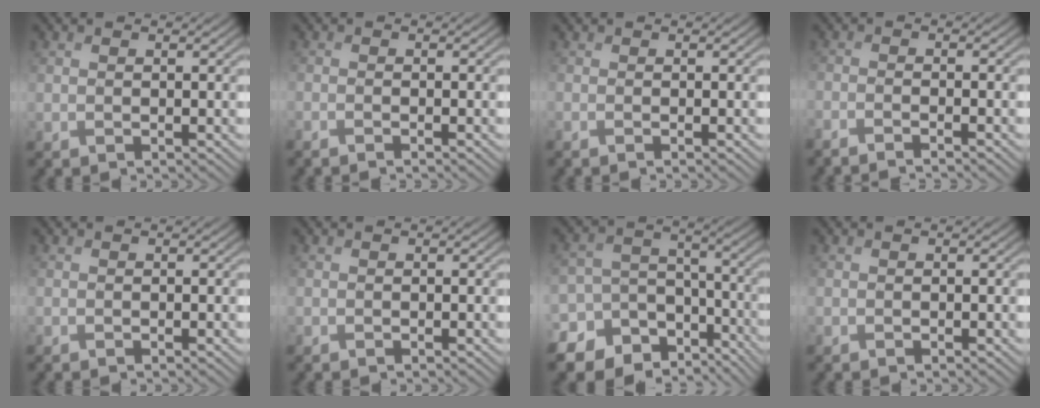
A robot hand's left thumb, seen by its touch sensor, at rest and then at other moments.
{"total": 1.3, "force": [-1.0, 0.1, 0.8], "torque": [-0.010, -0.003, -0.027]}
{"total": 0.8, "force": [-0.5, 0.1, 0.6], "torque": [-0.014, -0.006, -0.014]}
{"total": 3.0, "force": [-2.4, 0.3, 1.7], "torque": [-0.028, -0.001, -0.057]}
{"total": 0.0}
{"total": 0.0}
{"total": 16.1, "force": [-10.7, 11.4, 4.2], "torque": [-0.134, -0.049, -0.149]}
{"total": 0.0}